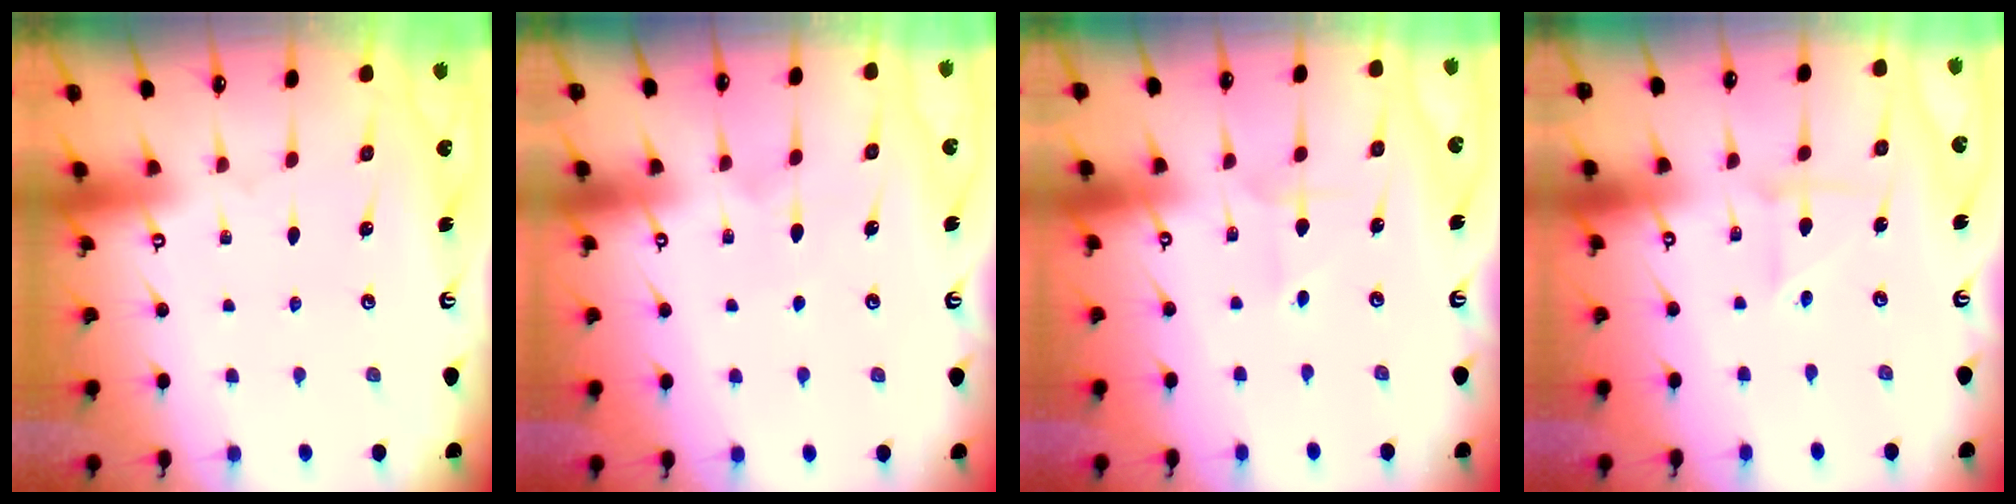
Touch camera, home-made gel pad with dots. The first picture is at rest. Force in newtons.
{"total": 5.0, "press": 5.0, "slide": 0.4}
{"total": 2.3, "press": 2.3, "slide": 0.2}
{"total": 2.8, "press": 2.7, "slide": 0.6}